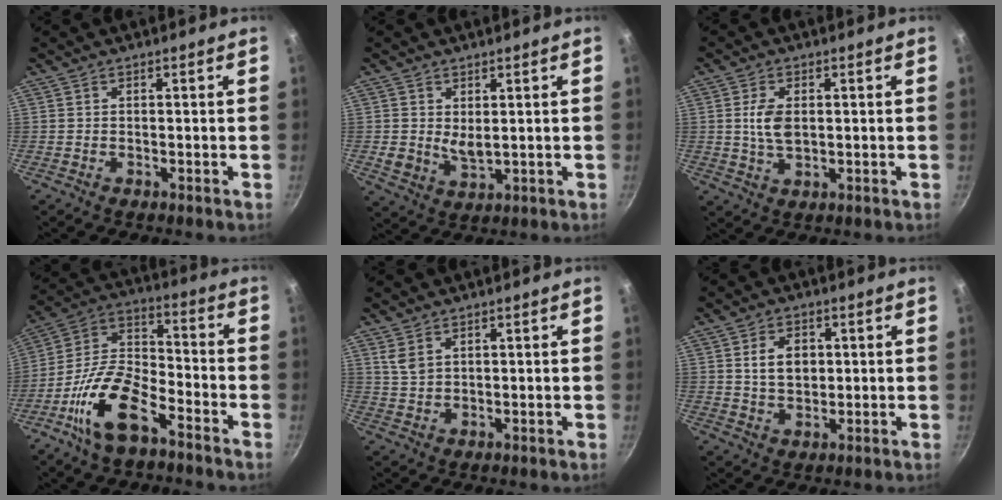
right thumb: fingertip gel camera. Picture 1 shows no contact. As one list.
[{"total": 4.6, "force": [1.2, 3.0, 3.2], "torque": [-0.051, -0.021, 0.027]}, {"total": 5.6, "force": [0.8, 3.3, 4.5], "torque": [-0.083, -0.005, 0.017]}, {"total": 15.6, "force": [-8.4, 7.0, 11.1], "torque": [-0.201, 0.060, -0.175]}, {"total": 3.8, "force": [1.9, 2.3, 2.3], "torque": [-0.039, -0.007, 0.043]}, {"total": 6.7, "force": [1.4, 4.7, 4.5], "torque": [-0.062, -0.005, 0.027]}]